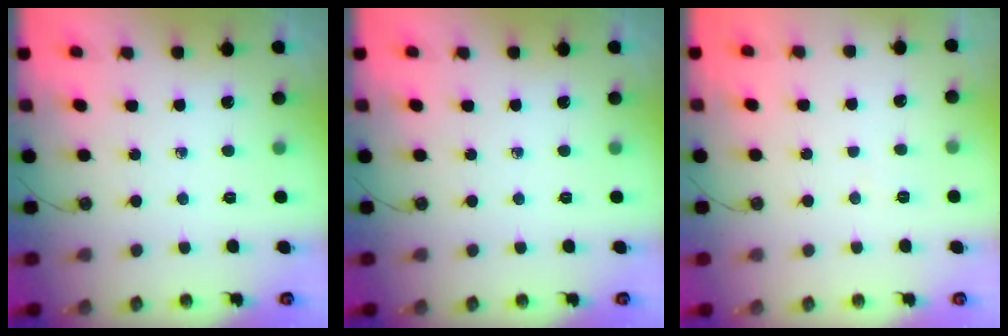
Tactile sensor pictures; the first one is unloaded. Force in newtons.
{"total": 0.0}
{"total": 3.9, "press": 3.8, "slide": 0.7}